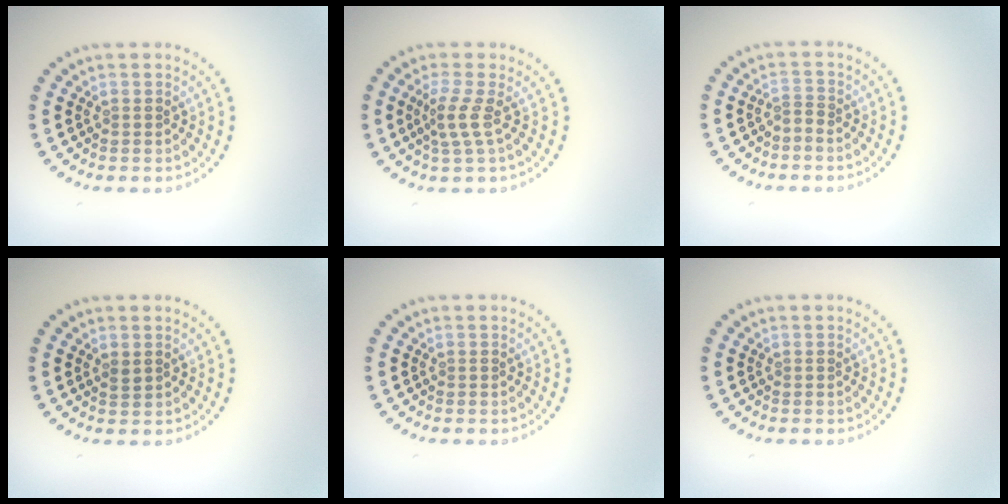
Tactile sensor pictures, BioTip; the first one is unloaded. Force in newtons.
{"total": 2.1, "press": 1.5, "slide": 1.5}
{"total": 0.8, "press": 0.3, "slide": 0.8}
{"total": 0.8, "press": 0.7, "slide": 0.3}
{"total": 0.0}
{"total": 0.0}